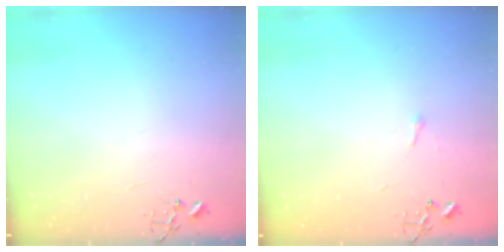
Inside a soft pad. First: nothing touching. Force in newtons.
{"total": 3.1, "press": 3.1, "slide": 0.5}